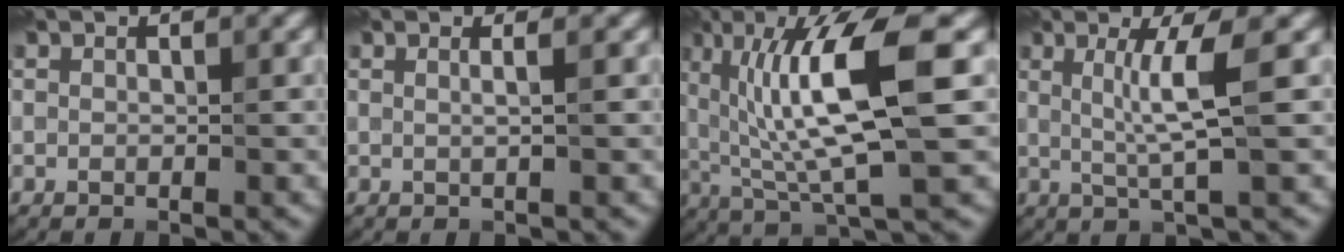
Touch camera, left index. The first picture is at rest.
{"total": 1.2, "force": [0.5, 0.3, 1.0], "torque": [-0.006, -0.004, -0.003]}
{"total": 10.2, "force": [2.0, 2.1, 9.7], "torque": [-0.172, -0.004, 0.041]}
{"total": 3.8, "force": [0.9, 0.0, 3.7], "torque": [-0.069, -0.002, 0.016]}